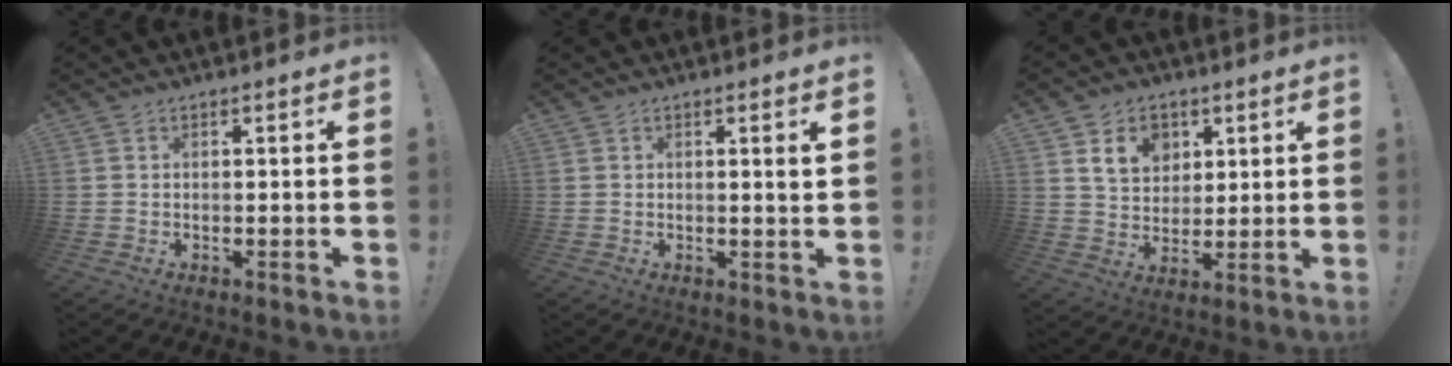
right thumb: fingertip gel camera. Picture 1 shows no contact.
{"total": 1.9, "force": [1.0, -0.5, 1.6], "torque": [-0.018, -0.009, 0.013]}
{"total": 10.8, "force": [5.3, 8.3, 4.6], "torque": [-0.075, -0.016, 0.103]}